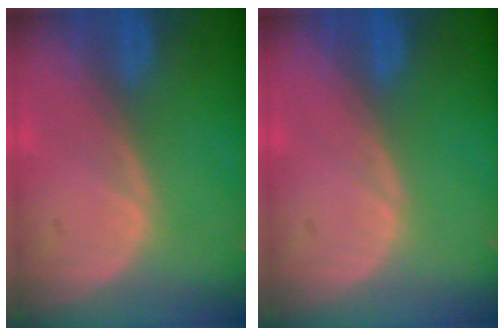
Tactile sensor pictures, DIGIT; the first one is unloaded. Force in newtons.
{"total": 0.0}